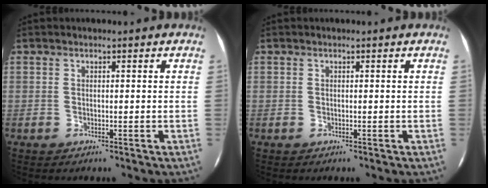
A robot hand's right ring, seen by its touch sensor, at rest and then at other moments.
{"total": 0.0}